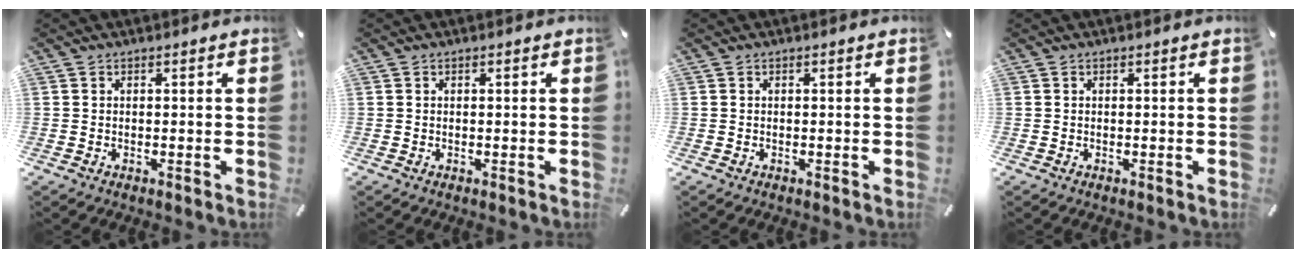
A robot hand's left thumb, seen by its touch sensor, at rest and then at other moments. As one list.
[{"total": 0.0}, {"total": 0.0}, {"total": 0.0}]